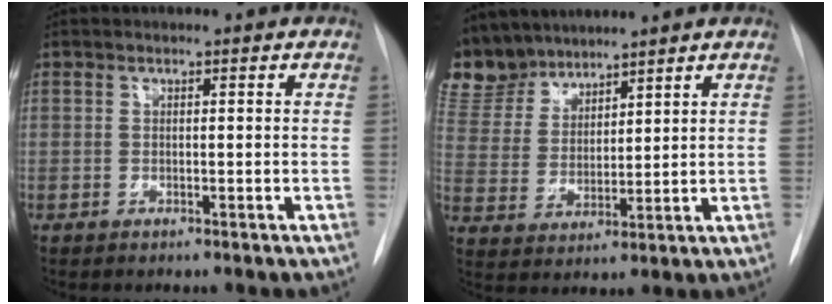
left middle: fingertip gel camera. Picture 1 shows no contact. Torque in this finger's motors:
{"motor_torque": [1.13, -1.01, 1.05, 0.21]}